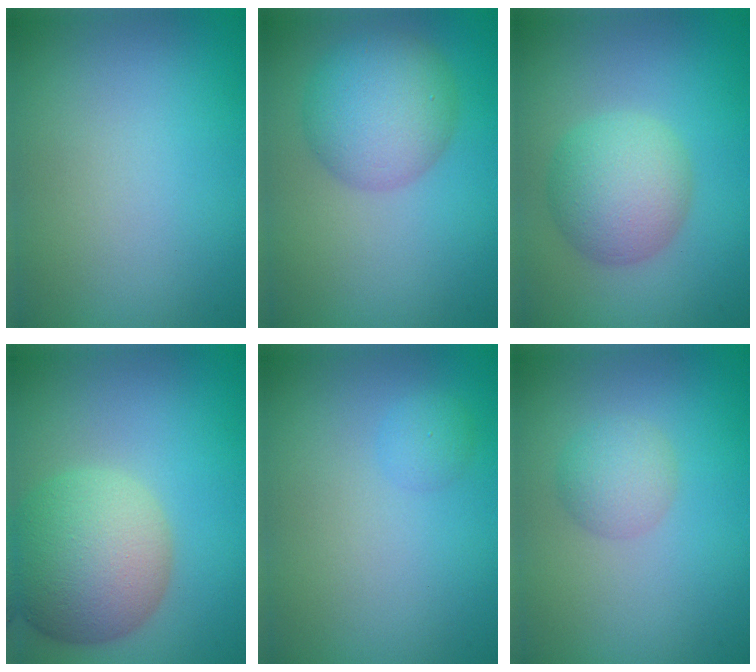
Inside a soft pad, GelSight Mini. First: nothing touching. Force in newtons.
{"total": 6.1, "press": 6.1, "slide": 0.3}
{"total": 5.0, "press": 5.0, "slide": 0.2}
{"total": 8.8, "press": 8.8, "slide": 0.7}
{"total": 0.8, "press": 0.8, "slide": 0.0}
{"total": 2.3, "press": 2.3, "slide": 0.0}